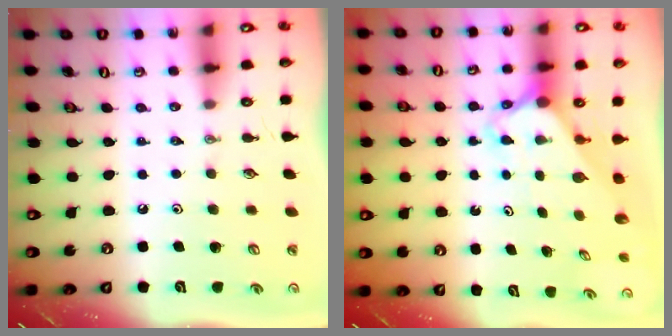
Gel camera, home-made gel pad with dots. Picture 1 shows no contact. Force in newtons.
{"total": 2.3, "press": 2.3, "slide": 0.2}